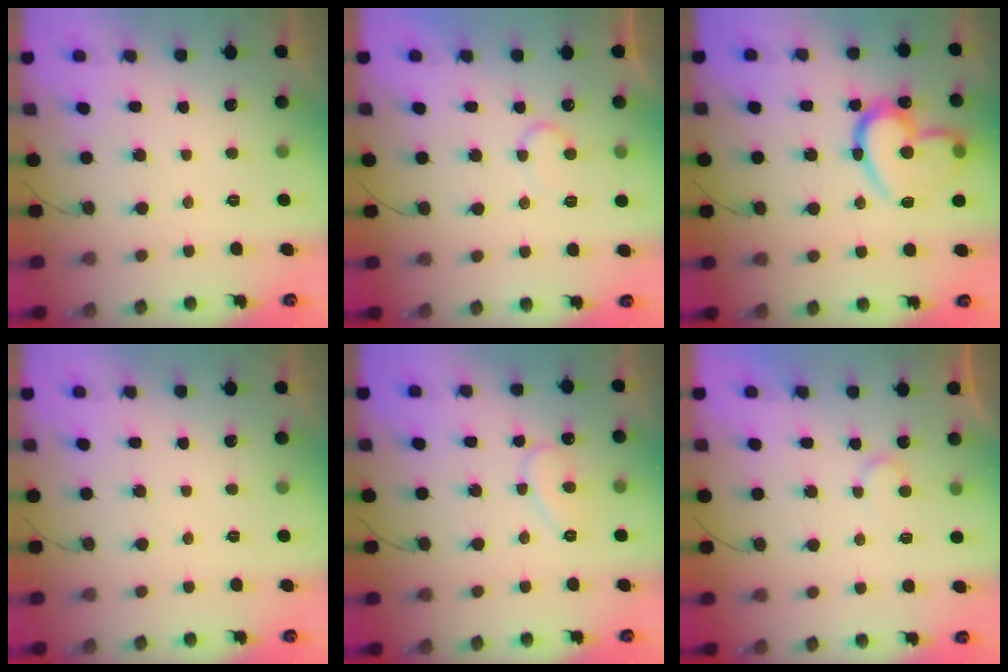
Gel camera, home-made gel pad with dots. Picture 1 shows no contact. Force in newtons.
{"total": 6.8, "press": 6.8, "slide": 0.5}
{"total": 20.2, "press": 20.1, "slide": 2.4}
{"total": 0.0}
{"total": 8.8, "press": 8.7, "slide": 0.8}
{"total": 5.6, "press": 5.6, "slide": 0.4}